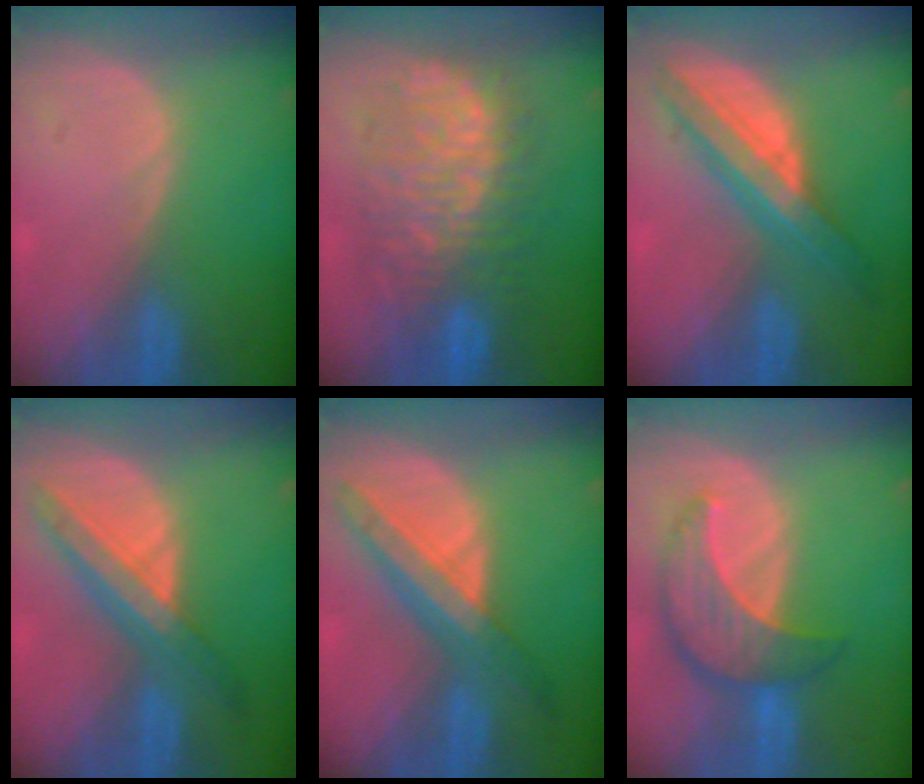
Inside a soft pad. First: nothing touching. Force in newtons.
{"total": 12.3, "press": 12.2, "slide": 1.3}
{"total": 8.1, "press": 8.0, "slide": 0.5}
{"total": 8.0, "press": 7.1, "slide": 3.7}
{"total": 8.6, "press": 7.6, "slide": 4.1}
{"total": 8.4, "press": 7.6, "slide": 3.6}